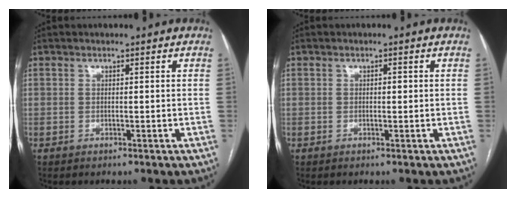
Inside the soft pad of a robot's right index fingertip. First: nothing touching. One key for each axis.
{"total": 0.6, "fx": 0.0, "fy": 0.4, "fz": 0.5, "tx": -0.009, "ty": 0.005, "tz": -0.001}